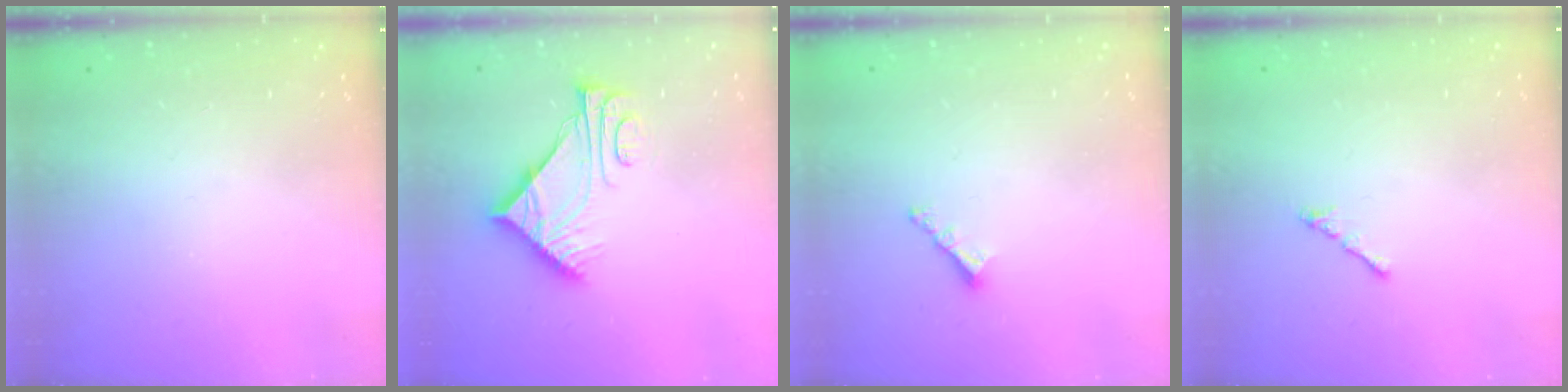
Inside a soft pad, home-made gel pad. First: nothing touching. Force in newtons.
{"total": 9.8, "press": 9.8, "slide": 0.4}
{"total": 3.0, "press": 2.9, "slide": 0.4}
{"total": 0.0}